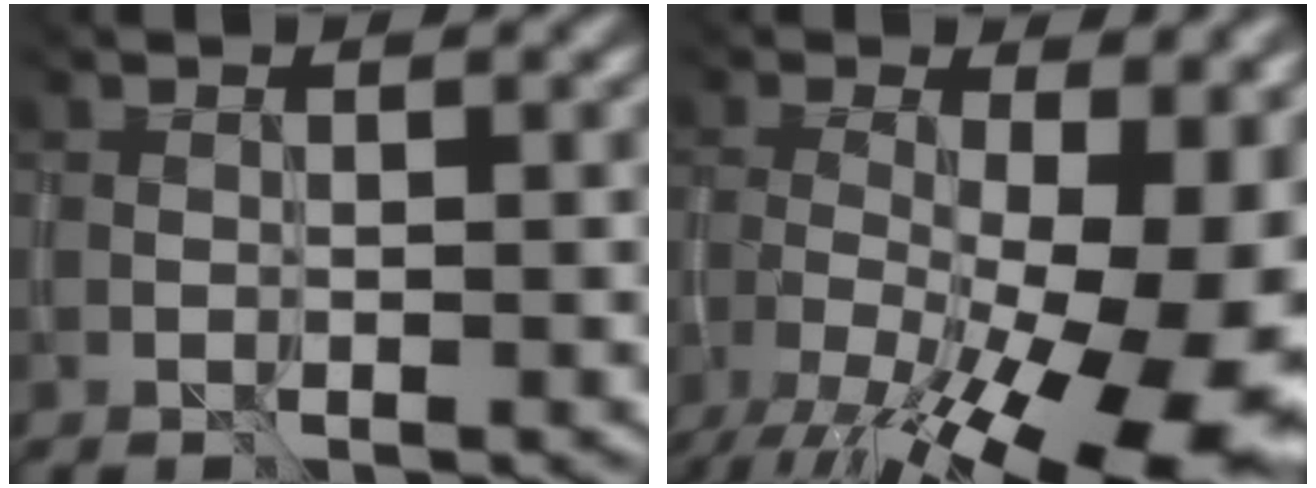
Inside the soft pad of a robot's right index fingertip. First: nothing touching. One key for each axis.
{"total": 18.7, "fx": -7.9, "fy": 8.3, "fz": 14.8, "tx": -0.196, "ty": -0.024, "tz": -0.086}